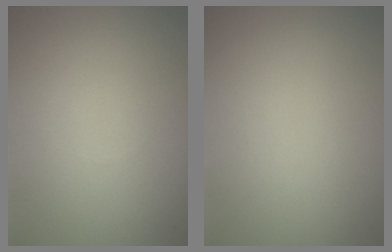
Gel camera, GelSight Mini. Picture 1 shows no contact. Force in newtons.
{"total": 0.0}